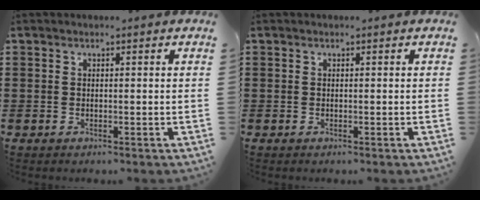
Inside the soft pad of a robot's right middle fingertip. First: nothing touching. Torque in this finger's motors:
{"motor_torque": [-0.06, 0.02, 0.06, -0.01]}